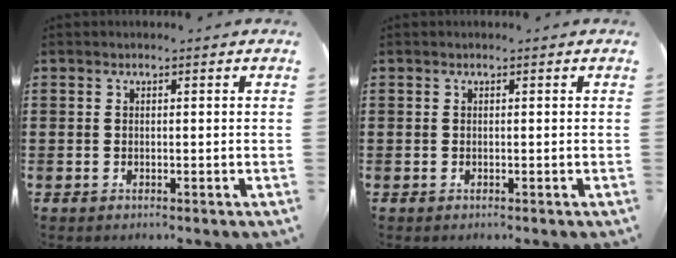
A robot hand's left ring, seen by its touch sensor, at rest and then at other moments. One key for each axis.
{"total": 0.0}